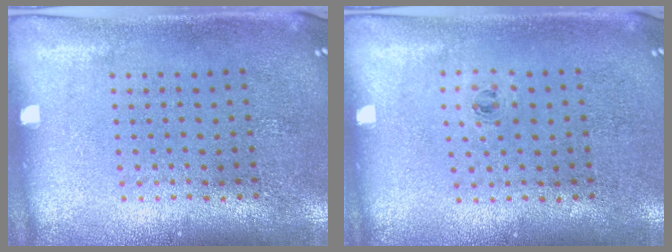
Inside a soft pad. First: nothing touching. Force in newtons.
{"total": 0.5, "press": 0.3, "slide": 0.5}